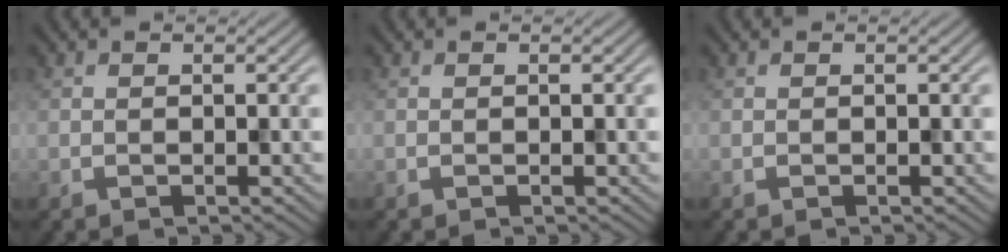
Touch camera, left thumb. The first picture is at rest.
{"total": 0.0}
{"total": 0.0}